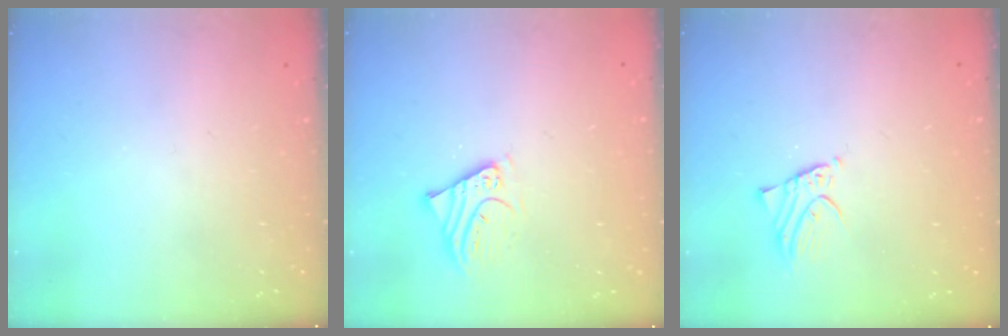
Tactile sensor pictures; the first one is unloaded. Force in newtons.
{"total": 4.0, "press": 3.9, "slide": 0.4}
{"total": 2.3, "press": 2.3, "slide": 0.1}